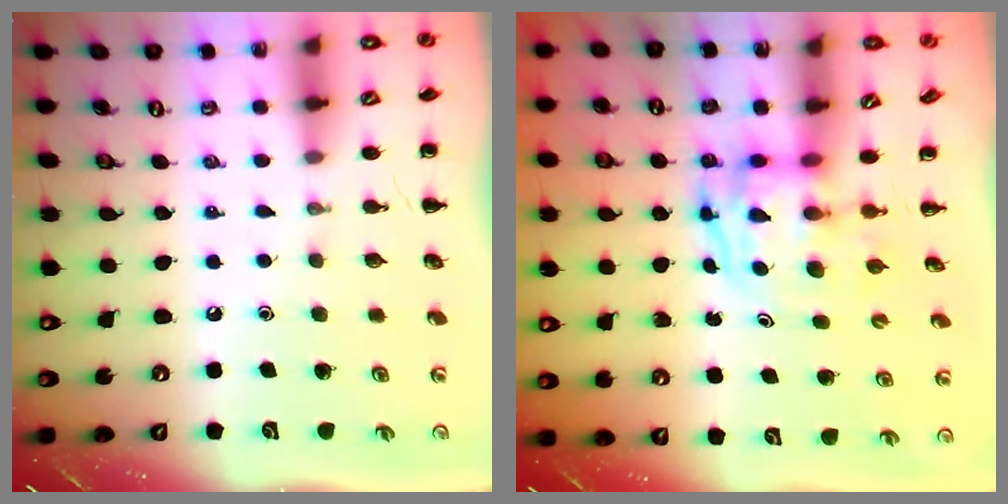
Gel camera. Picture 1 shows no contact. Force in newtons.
{"total": 3.7, "press": 3.7, "slide": 0.5}